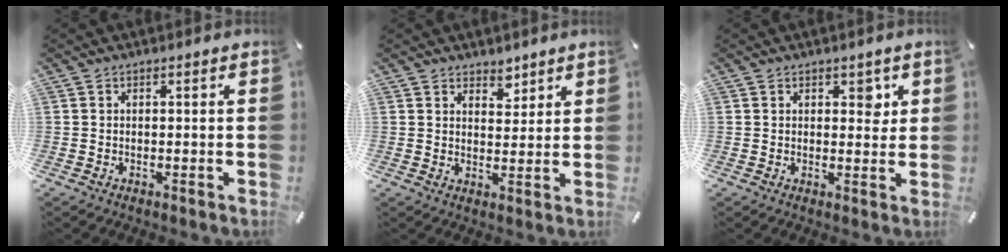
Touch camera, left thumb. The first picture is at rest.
{"total": 3.9, "force": [3.2, 2.3, 0.2], "torque": [0.011, -0.018, 0.056]}
{"total": 3.4, "force": [1.5, 2.1, 2.2], "torque": [-0.007, -0.011, 0.016]}